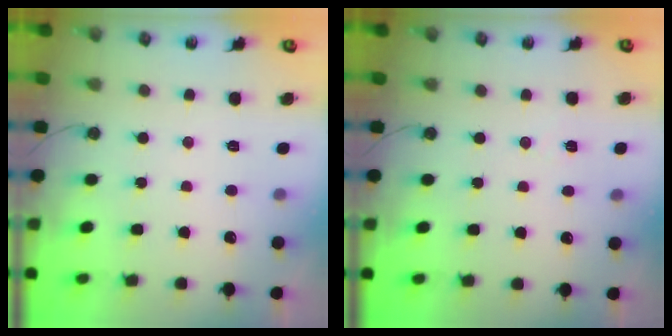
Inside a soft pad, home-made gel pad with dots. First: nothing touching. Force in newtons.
{"total": 4.3, "press": 3.4, "slide": 2.5}